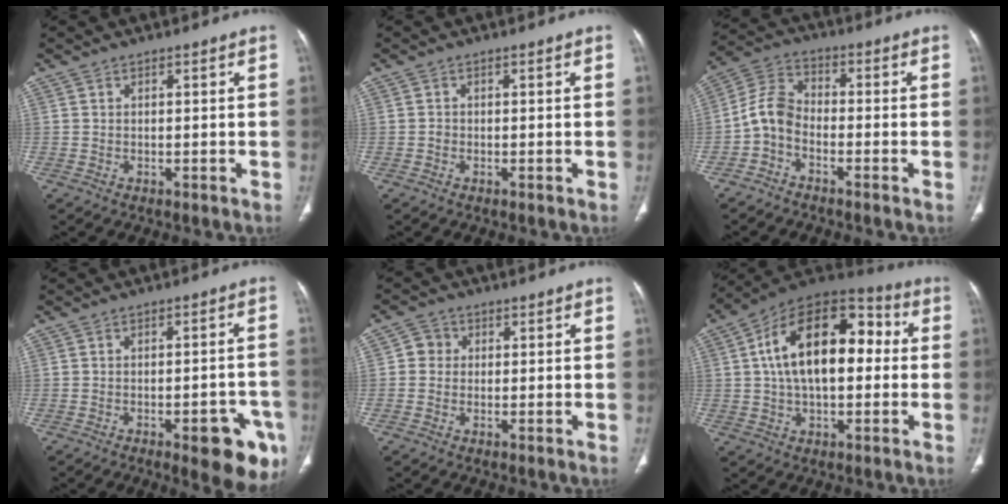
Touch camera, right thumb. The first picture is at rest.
{"total": 0.6, "force": [-0.3, 0.5, 0.2], "torque": [0.000, 0.002, -0.007]}
{"total": 6.4, "force": [-2.5, 4.0, 4.3], "torque": [-0.083, 0.033, -0.067]}
{"total": 11.4, "force": [-5.5, 3.9, 9.2], "torque": [-0.080, 0.022, -0.061]}
{"total": 3.0, "force": [0.2, 2.8, 0.9], "torque": [0.003, 0.007, -0.003]}
{"total": 20.5, "force": [2.4, 11.6, 16.7], "torque": [-0.252, 0.042, 0.029]}